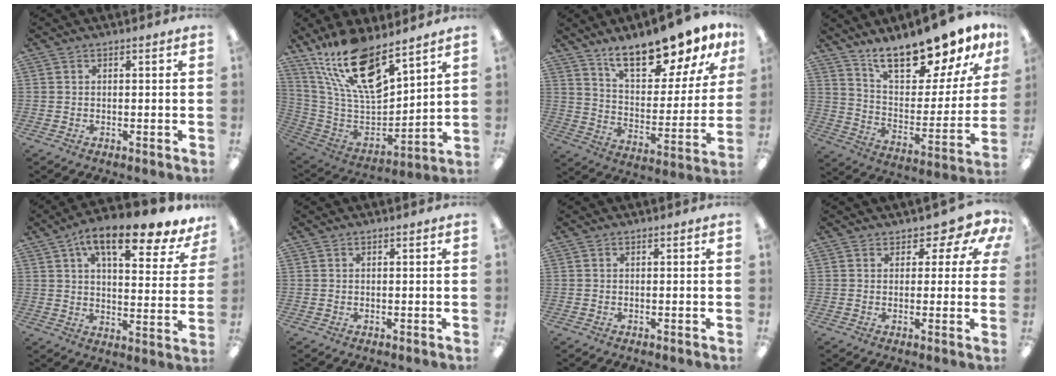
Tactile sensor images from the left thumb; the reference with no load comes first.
{"total": 20.3, "force": [14.1, 7.2, 12.6], "torque": [-0.242, -0.091, 0.249]}
{"total": 17.3, "force": [14.2, 5.2, 8.4], "torque": [-0.142, -0.089, 0.245]}
{"total": 18.3, "force": [15.7, 4.8, 8.0], "torque": [-0.130, -0.115, 0.270]}
{"total": 14.6, "force": [9.5, 4.8, 9.9], "torque": [-0.150, -0.045, 0.154]}
{"total": 0.0}
{"total": 0.0}
{"total": 5.2, "force": [2.6, 3.3, 3.1], "torque": [-0.035, -0.014, 0.043]}